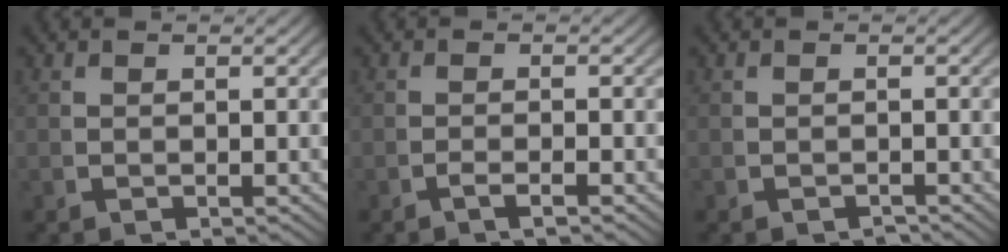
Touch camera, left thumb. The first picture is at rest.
{"total": 1.3, "force": [-0.9, 0.0, 0.9], "torque": [-0.020, -0.001, -0.020]}
{"total": 1.1, "force": [-1.1, 0.2, 0.1], "torque": [-0.001, -0.005, -0.015]}